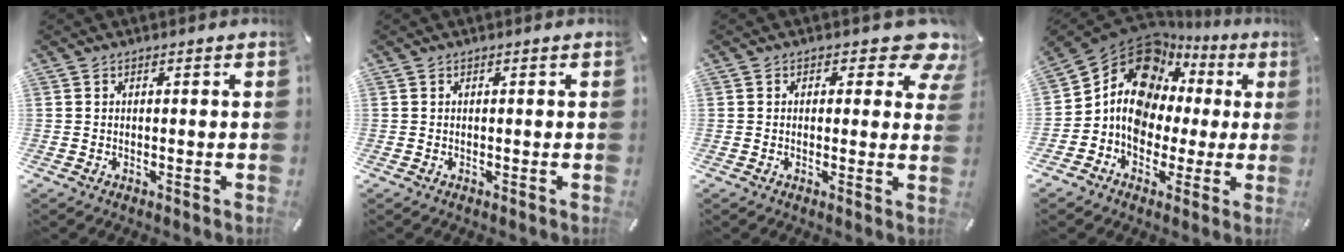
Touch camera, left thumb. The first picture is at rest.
{"total": 0.0}
{"total": 7.3, "force": [3.7, 3.7, 5.1], "torque": [-0.050, -0.025, 0.057]}
{"total": 14.2, "force": [3.5, 11.9, 7.0], "torque": [-0.136, -0.033, 0.060]}